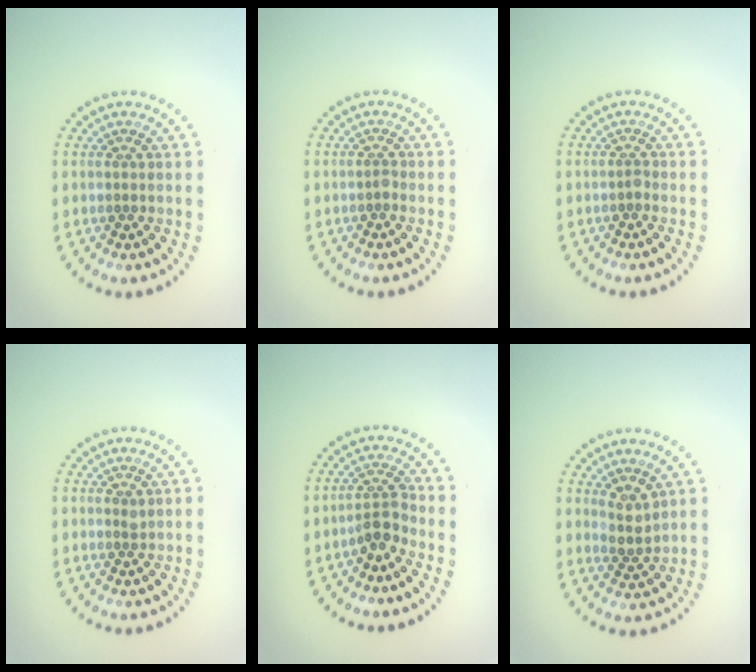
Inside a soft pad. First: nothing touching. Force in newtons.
{"total": 0.6, "press": 0.4, "slide": 0.3}
{"total": 0.6, "press": 0.4, "slide": 0.3}
{"total": 0.6, "press": 0.4, "slide": 0.4}
{"total": 2.4, "press": 1.8, "slide": 1.6}
{"total": 2.1, "press": 1.6, "slide": 1.3}